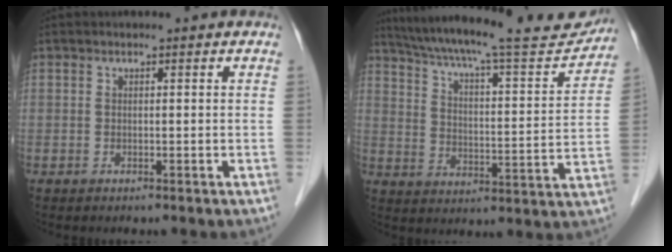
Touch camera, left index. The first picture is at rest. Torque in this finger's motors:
{"motor_torque": [0.96, -1.17, 0.38, 0.09]}